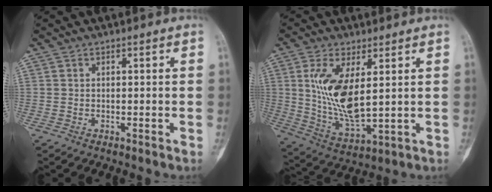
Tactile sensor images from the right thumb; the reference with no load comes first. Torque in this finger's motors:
{"motor_torque": [-0.70, 1.39, 1.45, 0.01, 0.52]}